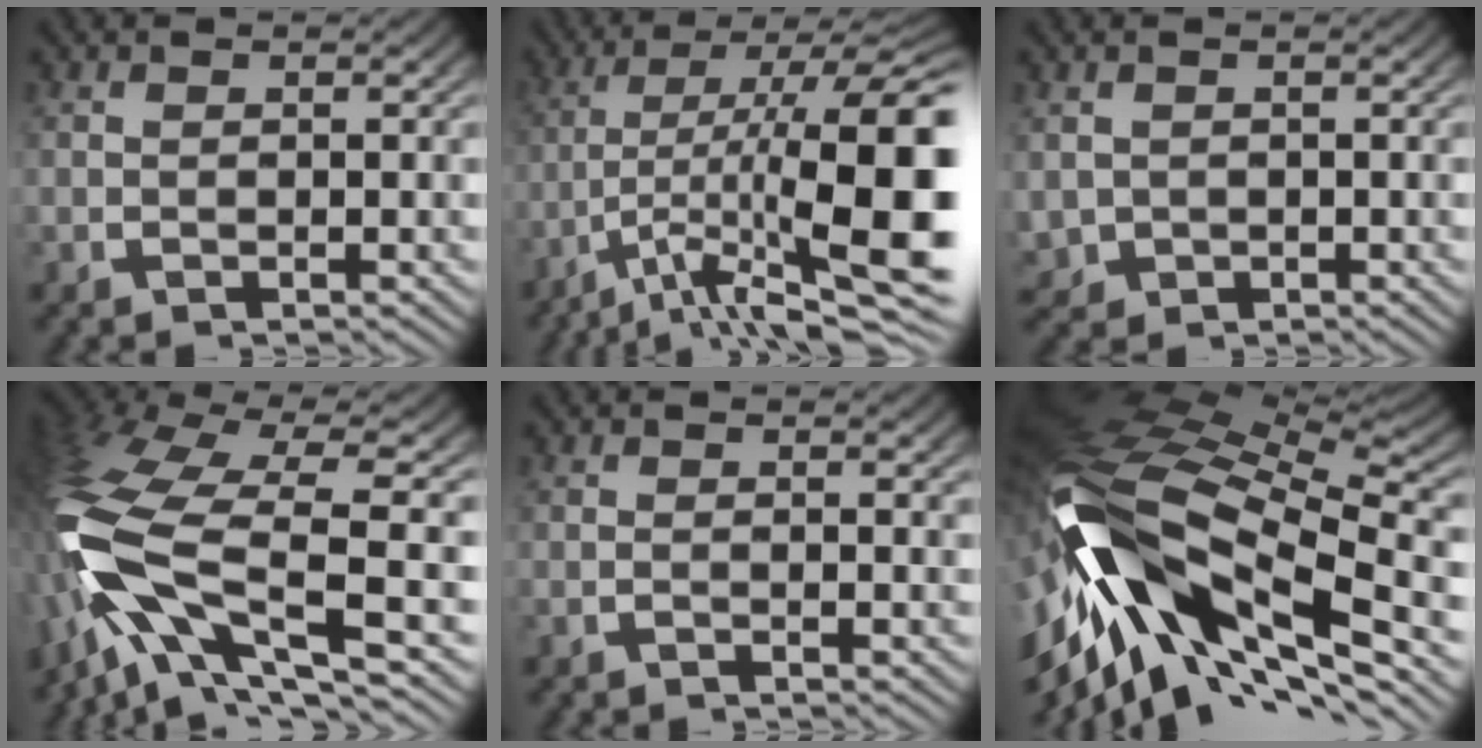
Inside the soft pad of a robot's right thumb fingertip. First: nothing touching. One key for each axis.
{"total": 13.1, "fx": -2.3, "fy": 5.3, "fz": 11.7, "tx": -0.177, "ty": -0.026, "tz": -0.020}
{"total": 2.7, "fx": -0.4, "fy": 2.5, "fz": 1.0, "tx": -0.034, "ty": -0.022, "tz": 0.007}
{"total": 13.9, "fx": -1.7, "fy": 7.5, "fz": 11.6, "tx": -0.286, "ty": -0.045, "tz": 0.000}
{"total": 0.6, "fx": -0.2, "fy": -0.1, "fz": 0.5, "tx": -0.011, "ty": -0.004, "tz": -0.005}
{"total": 20.5, "fx": -0.7, "fy": 11.9, "fz": 16.6, "tx": -0.334, "ty": -0.037, "tz": 0.003}